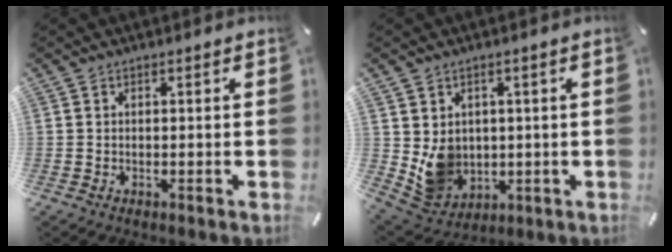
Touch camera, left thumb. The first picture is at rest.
{"total": 8.5, "force": [1.4, 8.0, 2.3], "torque": [-0.049, -0.017, 0.034]}